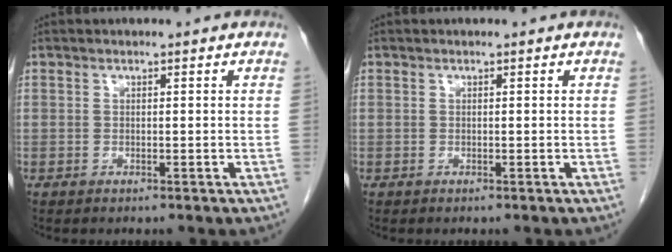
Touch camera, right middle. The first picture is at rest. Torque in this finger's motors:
{"motor_torque": [0.18, 0.02, 0.00, 0.01]}